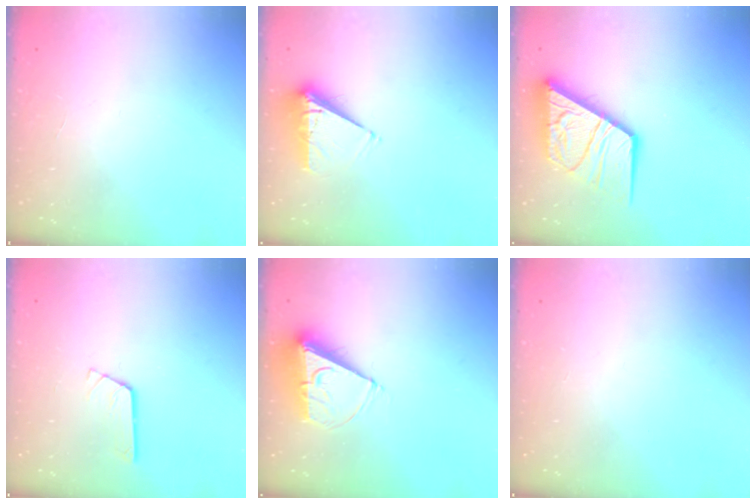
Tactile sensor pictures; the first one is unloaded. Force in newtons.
{"total": 8.0, "press": 8.0, "slide": 0.5}
{"total": 16.9, "press": 16.8, "slide": 1.8}
{"total": 2.7, "press": 2.7, "slide": 0.3}
{"total": 8.4, "press": 8.4, "slide": 0.5}
{"total": 1.5, "press": 1.4, "slide": 0.2}